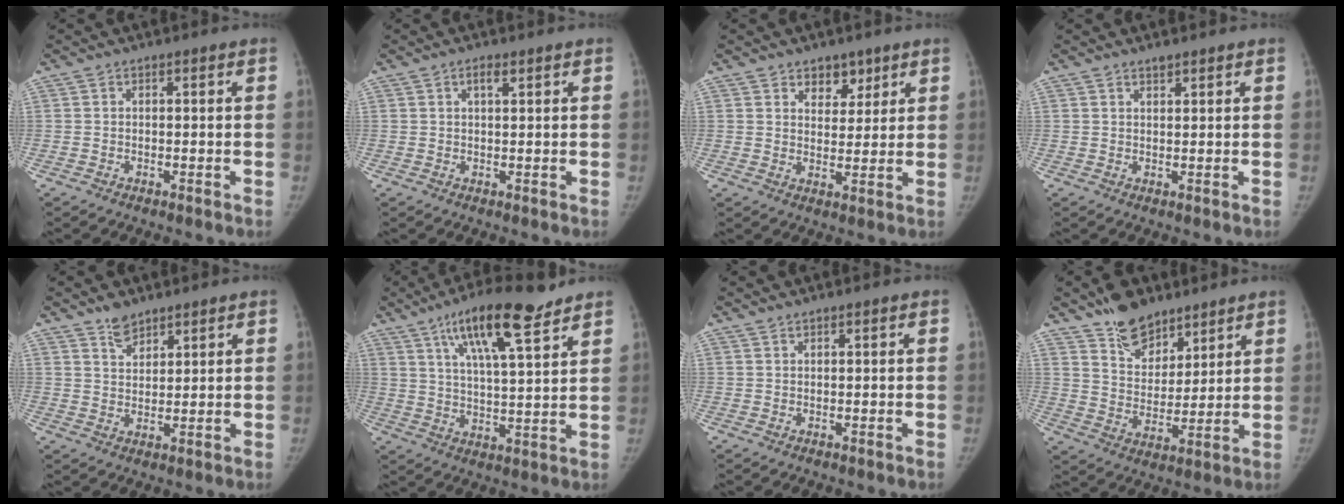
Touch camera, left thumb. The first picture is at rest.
{"total": 1.9, "force": [1.1, 0.6, 1.5], "torque": [-0.025, -0.001, 0.019]}
{"total": 5.0, "force": [3.4, 3.2, 1.9], "torque": [0.003, -0.022, 0.054]}
{"total": 1.4, "force": [1.2, 0.4, 0.5], "torque": [0.001, -0.008, 0.020]}
{"total": 4.0, "force": [3.3, 1.9, 1.3], "torque": [-0.004, -0.024, 0.062]}
{"total": 15.4, "force": [9.7, 3.7, 11.4], "torque": [-0.175, -0.036, 0.165]}
{"total": 0.7, "force": [0.7, 0.0, 0.2], "torque": [0.000, 0.004, 0.015]}
{"total": 11.8, "force": [8.9, 6.2, 4.6], "torque": [-0.036, -0.058, 0.159]}